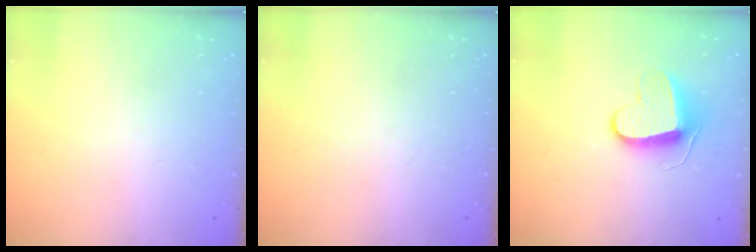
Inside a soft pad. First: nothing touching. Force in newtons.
{"total": 0.0}
{"total": 11.2, "press": 11.1, "slide": 0.8}